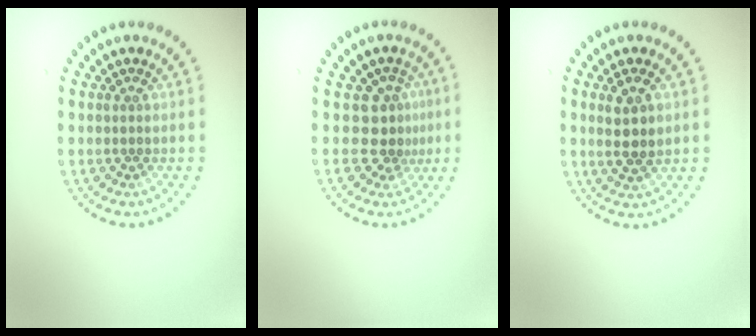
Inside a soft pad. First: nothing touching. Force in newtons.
{"total": 2.9, "press": 2.0, "slide": 2.0}
{"total": 2.8, "press": 2.7, "slide": 0.8}